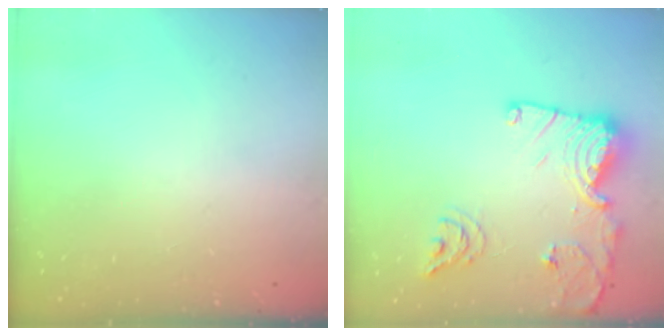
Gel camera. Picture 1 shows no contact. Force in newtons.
{"total": 16.5, "press": 16.5, "slide": 1.7}